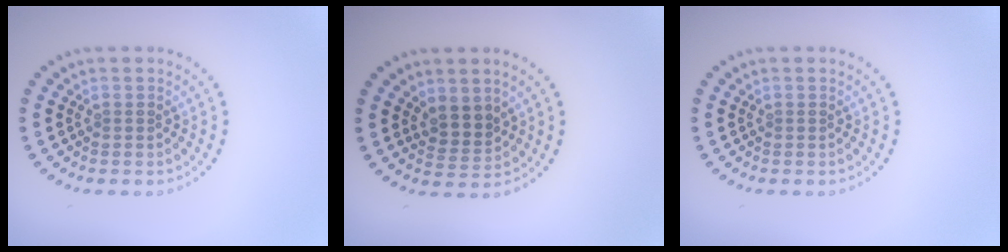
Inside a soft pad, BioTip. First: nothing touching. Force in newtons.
{"total": 2.3, "press": 1.9, "slide": 1.2}
{"total": 0.0}